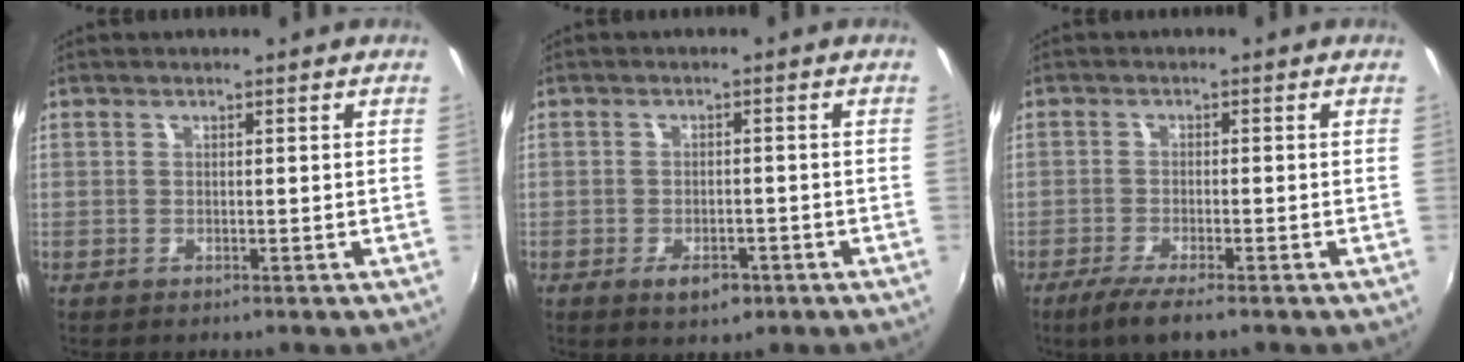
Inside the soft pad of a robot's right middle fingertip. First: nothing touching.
{"total": 4.2, "force": [-2.3, 2.2, 2.7], "torque": [-0.059, -0.006, -0.033]}
{"total": 5.3, "force": [-3.8, 0.5, 3.7], "torque": [-0.090, -0.016, -0.069]}